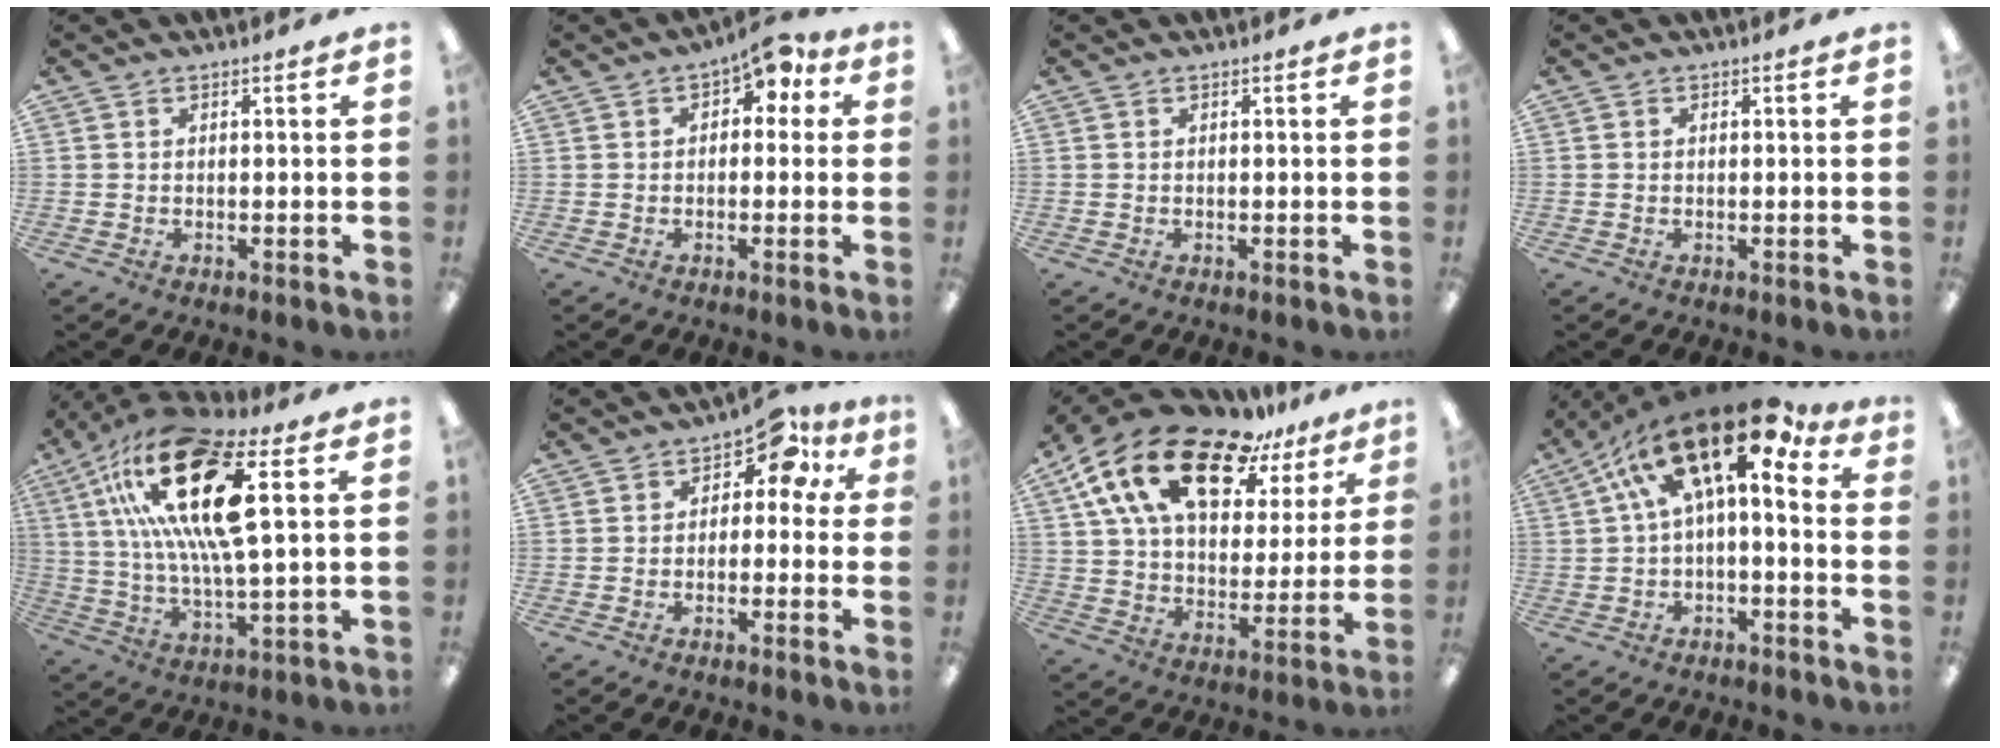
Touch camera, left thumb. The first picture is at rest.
{"total": 4.4, "force": [1.1, 2.7, 3.4], "torque": [-0.050, 0.002, 0.015]}
{"total": 0.0}
{"total": 0.0}
{"total": 22.1, "force": [9.2, 7.1, 18.9], "torque": [-0.378, -0.033, 0.140]}
{"total": 7.5, "force": [3.0, 4.4, 5.2], "torque": [-0.068, -0.015, 0.047]}
{"total": 22.8, "force": [15.1, 10.8, 13.3], "torque": [-0.249, -0.086, 0.266]}
{"total": 19.1, "force": [7.7, 7.3, 15.8], "torque": [-0.274, -0.042, 0.130]}